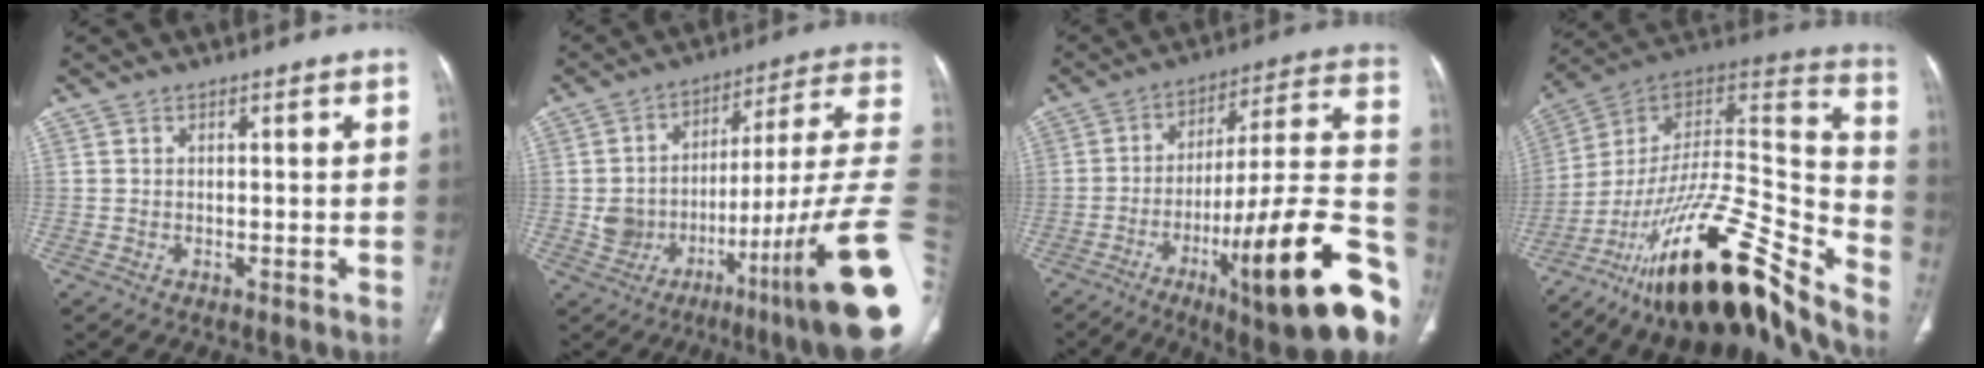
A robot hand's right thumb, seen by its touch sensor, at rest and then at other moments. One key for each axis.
{"total": 29.6, "fx": -6.4, "fy": 5.3, "fz": 28.4, "tx": -0.338, "ty": 0.025, "tz": -0.094}
{"total": 29.0, "fx": -12.0, "fy": 6.0, "fz": 25.7, "tx": -0.315, "ty": 0.060, "tz": -0.172}
{"total": 29.7, "fx": -21.0, "fy": 7.3, "fz": 19.8, "tx": -0.259, "ty": 0.097, "tz": -0.348}